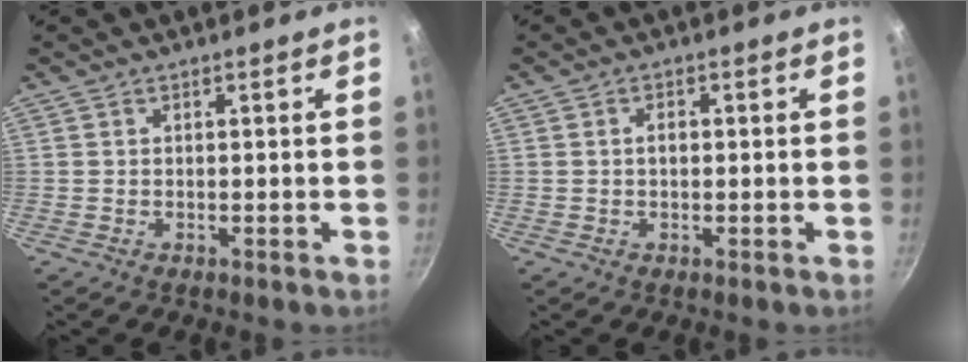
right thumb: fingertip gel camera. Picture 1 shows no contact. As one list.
[{"total": 1.5, "force": [0.0, 1.0, 1.2], "torque": [-0.016, 0.004, -0.001]}]